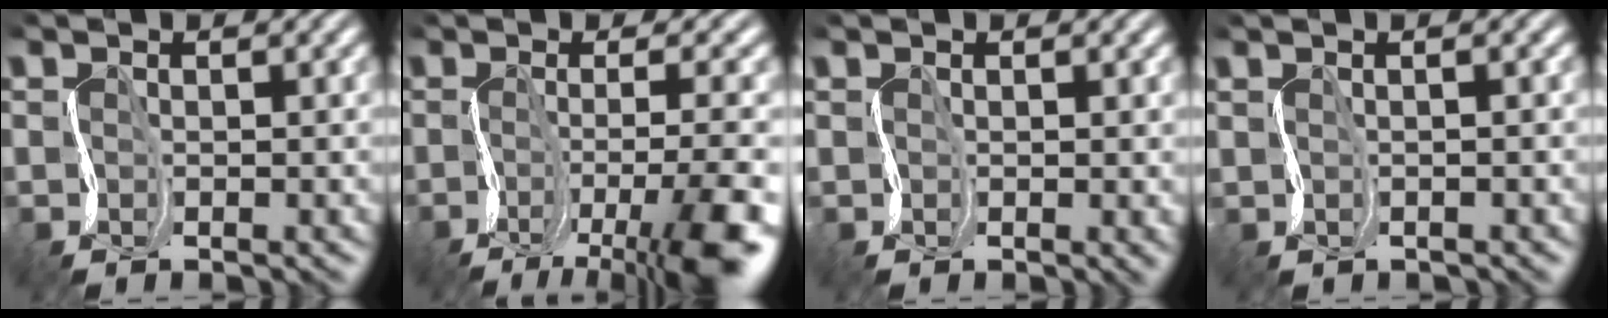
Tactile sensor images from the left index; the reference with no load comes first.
{"total": 8.9, "force": [-3.9, 2.3, 7.7], "torque": [-0.114, -0.003, -0.064]}
{"total": 1.9, "force": [0.3, 0.6, 1.8], "torque": [-0.015, 0.004, 0.007]}
{"total": 1.8, "force": [1.2, 0.8, 1.1], "torque": [-0.009, 0.014, 0.002]}